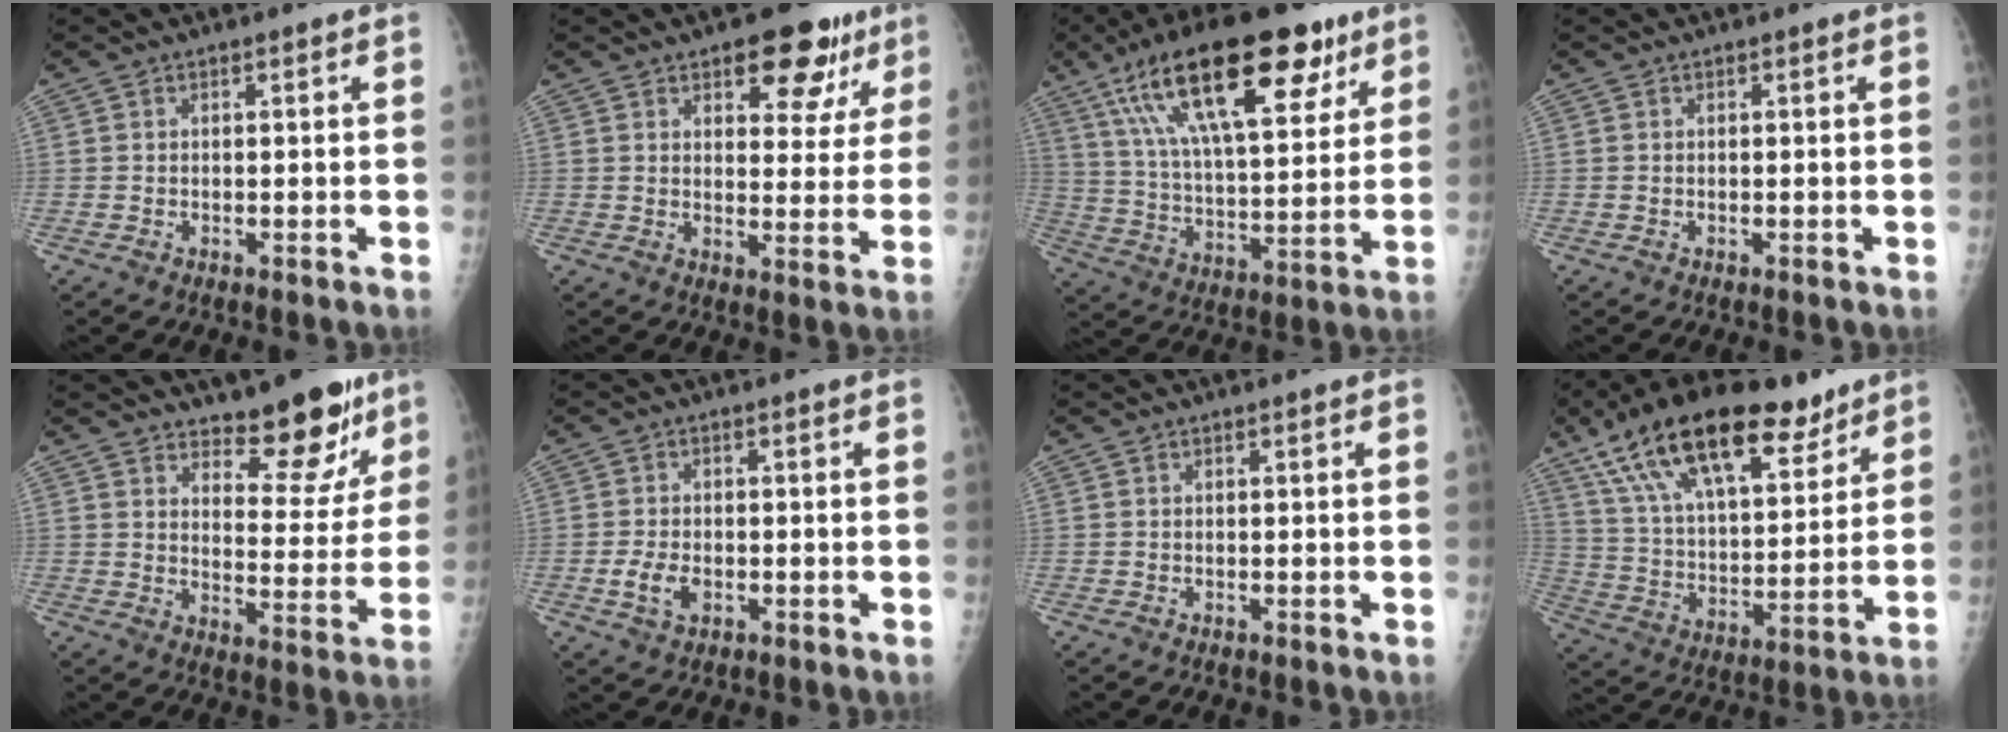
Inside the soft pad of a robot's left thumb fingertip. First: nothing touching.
{"total": 11.5, "force": [6.8, 5.8, 7.2], "torque": [-0.041, -0.029, 0.088]}
{"total": 26.4, "force": [13.4, 9.9, 20.4], "torque": [-0.334, -0.013, 0.226]}
{"total": 0.0}
{"total": 12.4, "force": [9.4, 4.8, 6.6], "torque": [-0.038, -0.071, 0.140]}
{"total": 4.1, "force": [-1.3, 2.5, 2.9], "torque": [-0.057, 0.003, -0.021]}
{"total": 0.0}
{"total": 24.6, "force": [15.5, 10.5, 15.9], "torque": [-0.250, -0.028, 0.270]}